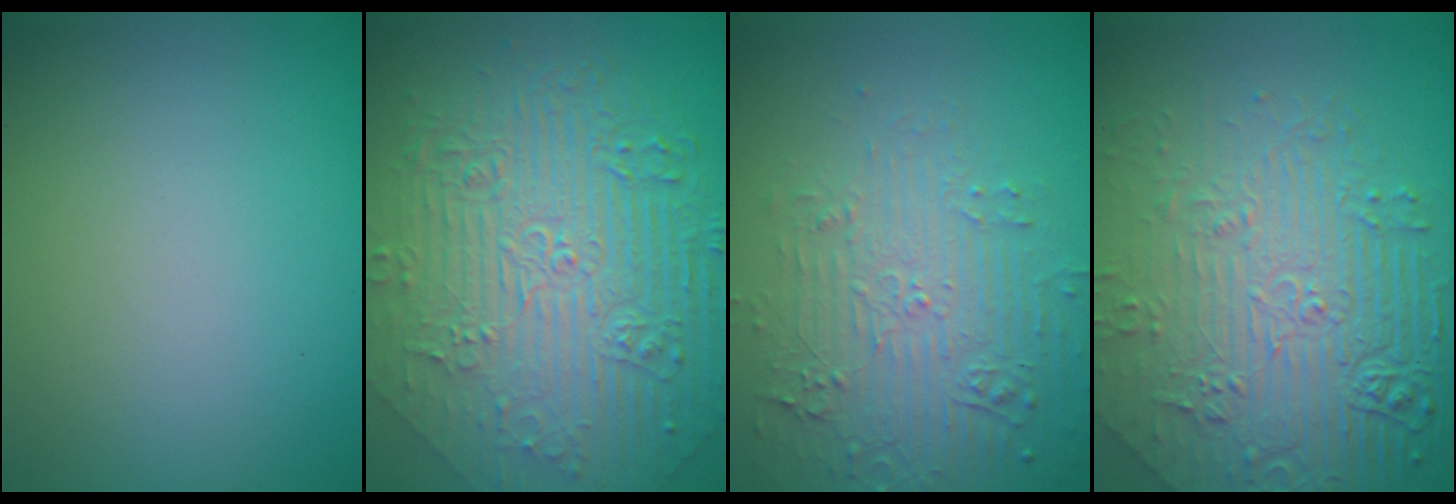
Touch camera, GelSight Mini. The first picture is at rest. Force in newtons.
{"total": 11.2, "press": 7.5, "slide": 8.2}
{"total": 5.2, "press": 3.7, "slide": 3.7}
{"total": 8.2, "press": 6.2, "slide": 5.3}